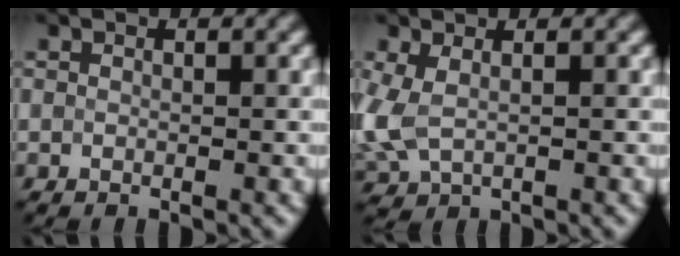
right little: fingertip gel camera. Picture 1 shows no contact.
{"total": 3.5, "force": [-0.2, 2.2, 2.7], "torque": [-0.086, -0.006, 0.000]}